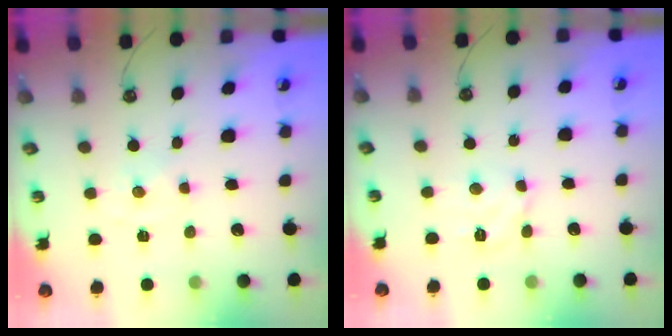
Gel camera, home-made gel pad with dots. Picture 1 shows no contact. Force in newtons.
{"total": 7.2, "press": 7.1, "slide": 0.8}